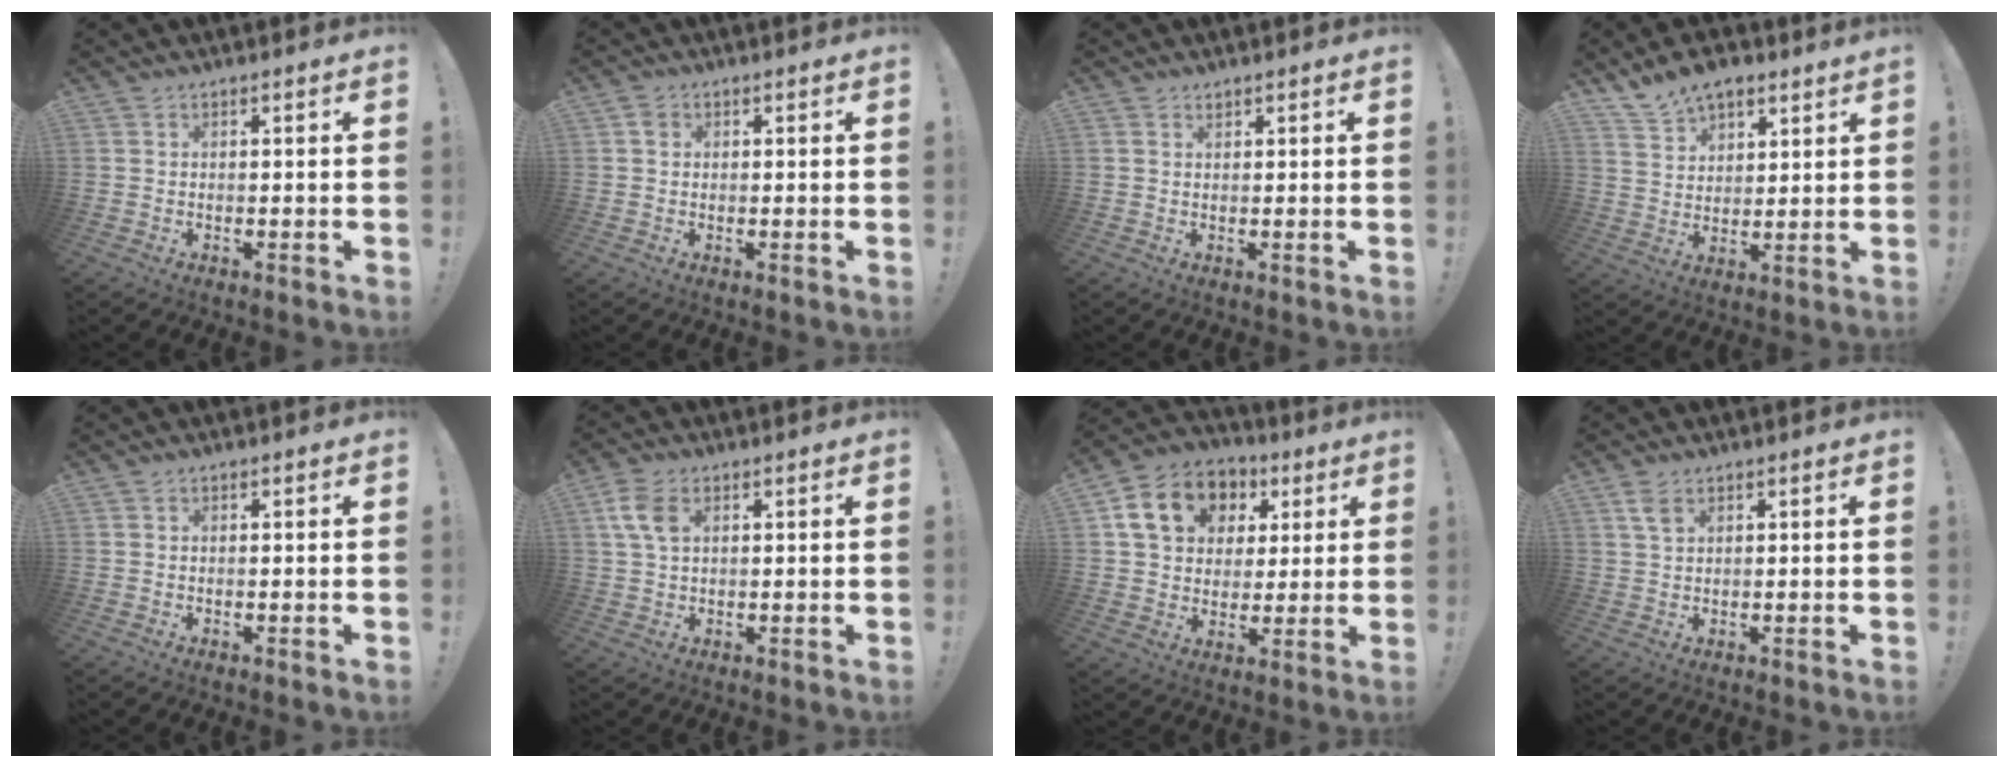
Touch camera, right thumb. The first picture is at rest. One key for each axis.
{"total": 1.5, "fx": 0.5, "fy": 1.3, "fz": 0.4, "tx": -0.001, "ty": 0.000, "tz": 0.008}
{"total": 0.9, "fx": 0.8, "fy": 0.3, "fz": 0.2, "tx": 0.005, "ty": -0.004, "tz": 0.014}
{"total": 8.7, "fx": 6.9, "fy": 4.5, "fz": 2.6, "tx": -0.046, "ty": -0.041, "tz": 0.133}
{"total": 0.0}
{"total": 7.2, "fx": 2.3, "fy": 4.8, "fz": 4.8, "tx": -0.093, "ty": -0.002, "tz": 0.045}
{"total": 16.1, "fx": 6.3, "fy": 12.5, "fz": 8.0, "tx": -0.114, "ty": -0.012, "tz": 0.126}
{"total": 3.5, "fx": 1.9, "fy": 1.9, "fz": 2.3, "tx": -0.035, "ty": -0.005, "tz": 0.033}